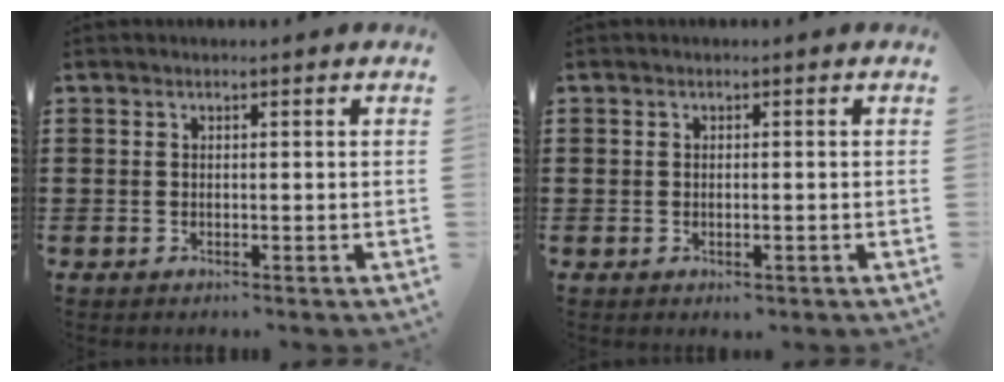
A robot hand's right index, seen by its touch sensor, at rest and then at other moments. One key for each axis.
{"total": 0.8, "fx": -0.3, "fy": 0.5, "fz": 0.6, "tx": -0.013, "ty": 0.000, "tz": -0.005}